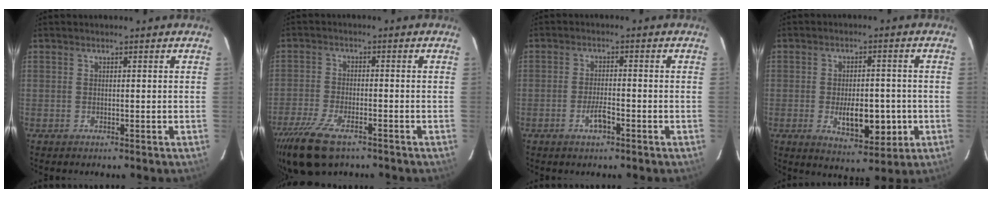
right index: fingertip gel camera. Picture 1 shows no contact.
{"total": 9.9, "force": [-7.0, 3.1, 6.3], "torque": [-0.118, -0.020, -0.117]}
{"total": 3.1, "force": [-1.6, 0.8, 2.6], "torque": [-0.051, 0.001, -0.029]}
{"total": 8.9, "force": [-2.0, 3.8, 7.8], "torque": [-0.122, -0.006, -0.021]}